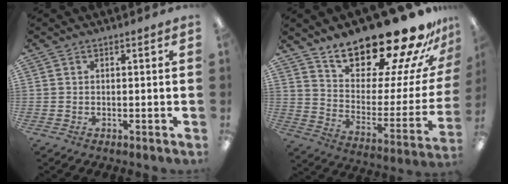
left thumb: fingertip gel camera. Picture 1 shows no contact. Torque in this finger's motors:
{"motor_torque": [2.08, 2.09, 1.38, -1.39, 0.10]}